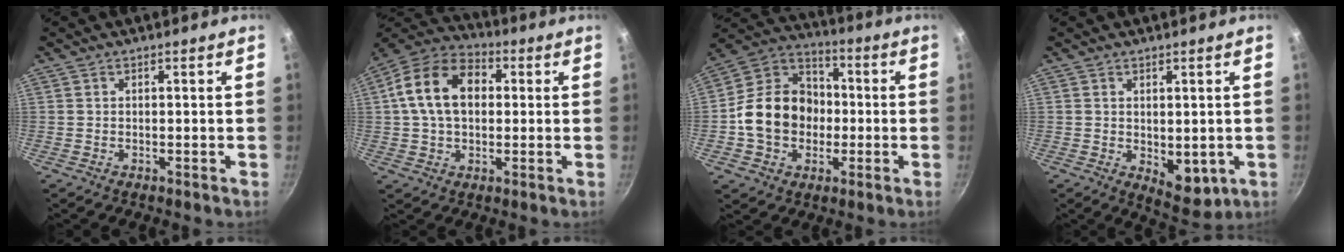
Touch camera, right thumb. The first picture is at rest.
{"total": 15.0, "force": [2.2, 10.4, 10.6], "torque": [-0.160, 0.025, 0.020]}
{"total": 16.4, "force": [-1.7, 13.4, 9.2], "torque": [-0.126, 0.039, -0.042]}
{"total": 6.6, "force": [-0.5, 4.0, 5.3], "torque": [-0.056, -0.018, 0.005]}